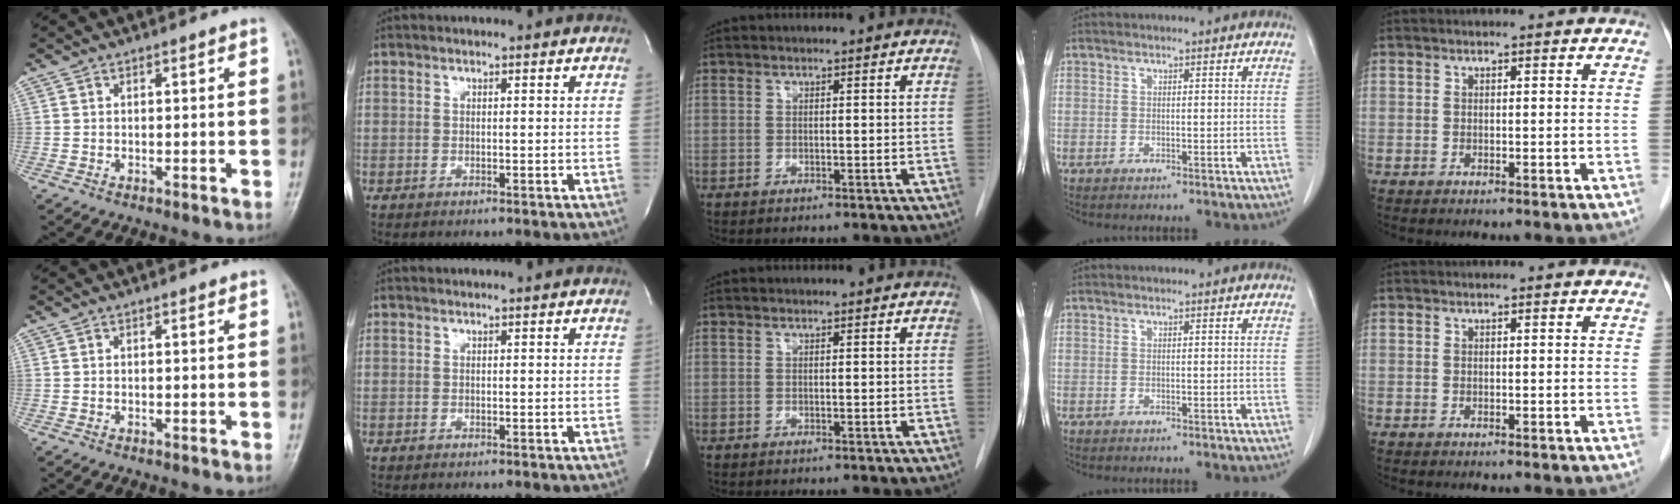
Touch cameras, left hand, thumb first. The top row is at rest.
{}